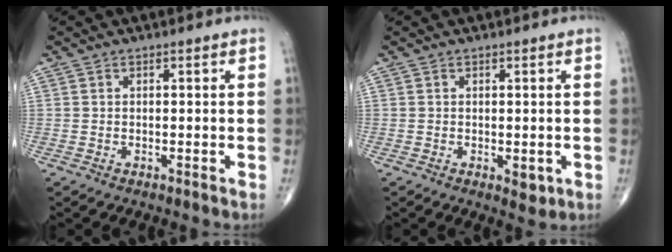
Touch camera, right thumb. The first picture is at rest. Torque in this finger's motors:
{"motor_torque": [0.66, 0.49, 0.27, -0.51, 0.11]}